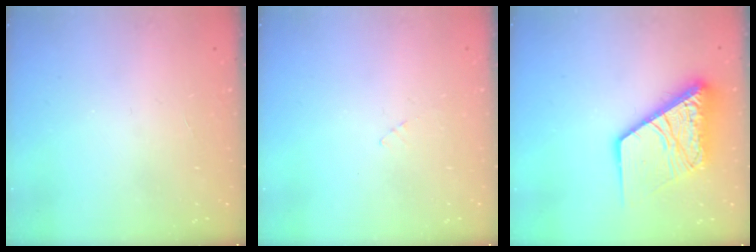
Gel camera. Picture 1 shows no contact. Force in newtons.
{"total": 2.3, "press": 2.3, "slide": 0.2}
{"total": 18.1, "press": 17.9, "slide": 2.1}